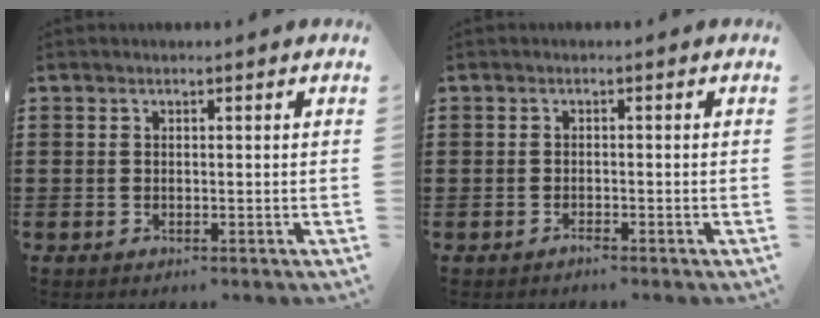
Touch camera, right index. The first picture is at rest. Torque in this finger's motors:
{"motor_torque": [-0.15, 1.56, -1.05, -0.21]}